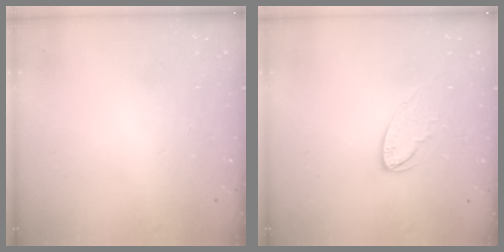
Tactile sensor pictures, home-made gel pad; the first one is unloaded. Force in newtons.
{"total": 7.6, "press": 7.6, "slide": 0.2}